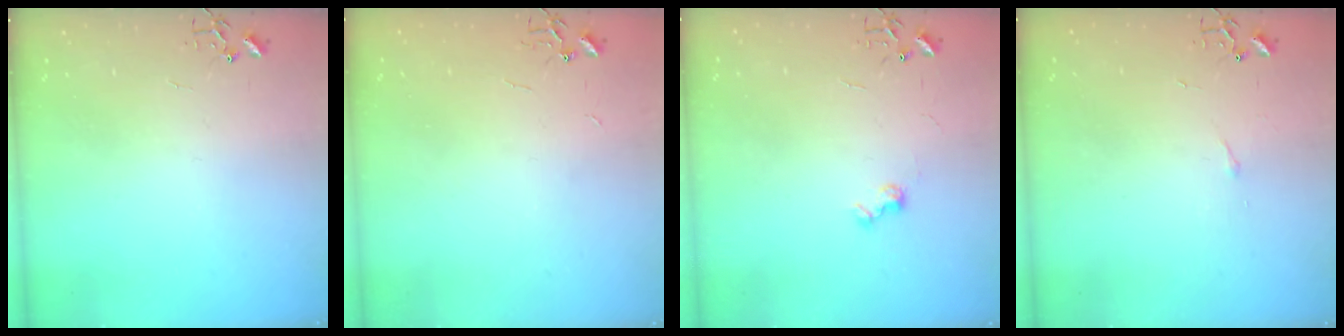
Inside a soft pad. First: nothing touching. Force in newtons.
{"total": 2.2, "press": 2.2, "slide": 0.3}
{"total": 6.0, "press": 6.0, "slide": 0.7}
{"total": 2.9, "press": 2.9, "slide": 0.5}